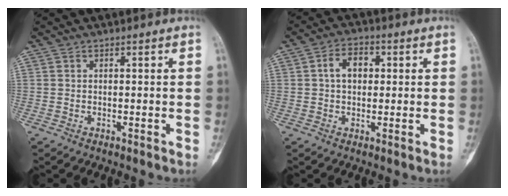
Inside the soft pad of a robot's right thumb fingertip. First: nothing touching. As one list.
[{"total": 5.8, "force": [1.0, 4.1, 4.1], "torque": [-0.055, 0.014, 0.011]}]